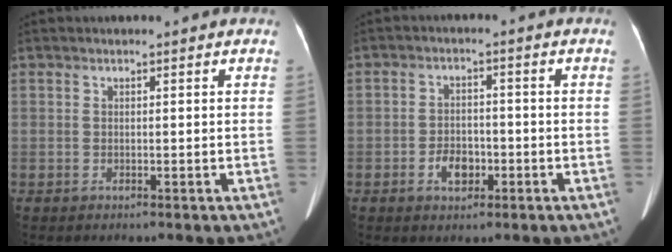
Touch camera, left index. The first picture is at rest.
{"total": 4.1, "force": [-1.8, 2.6, 2.6], "torque": [-0.048, 0.008, -0.029]}